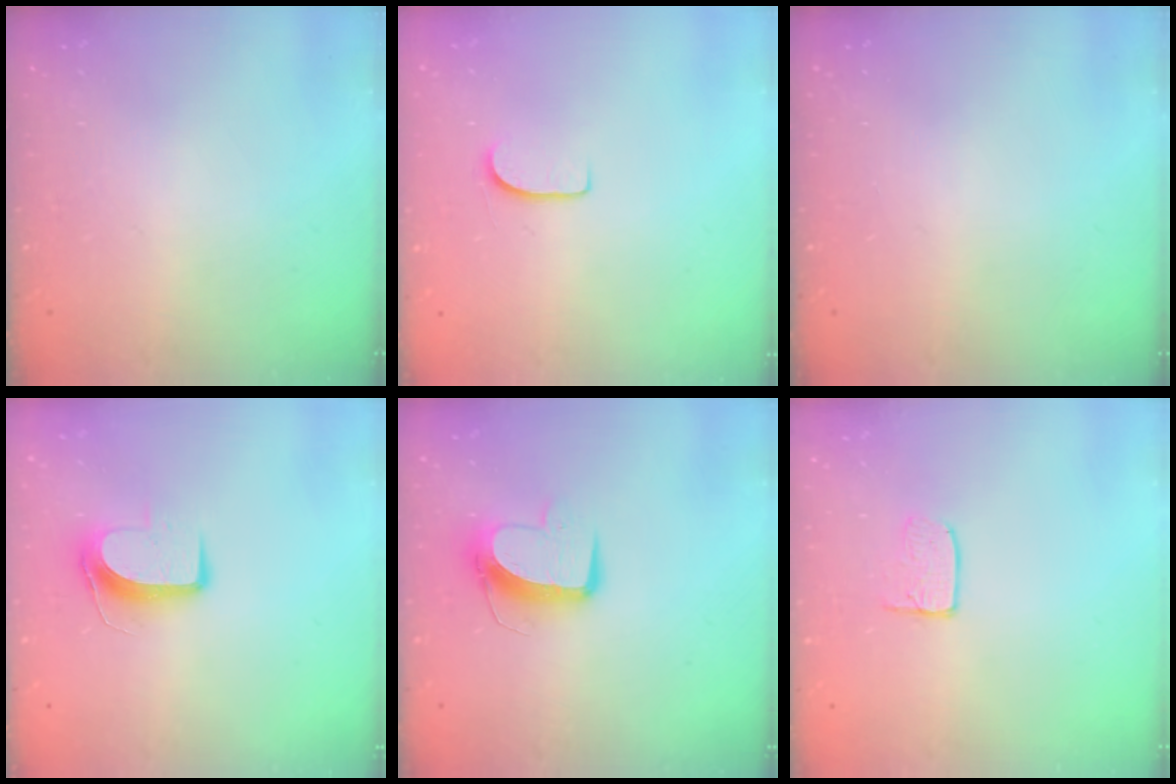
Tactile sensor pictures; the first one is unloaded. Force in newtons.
{"total": 5.9, "press": 5.9, "slide": 0.5}
{"total": 0.0}
{"total": 9.2, "press": 9.1, "slide": 0.9}
{"total": 9.8, "press": 9.8, "slide": 0.5}
{"total": 4.7, "press": 4.7, "slide": 0.4}